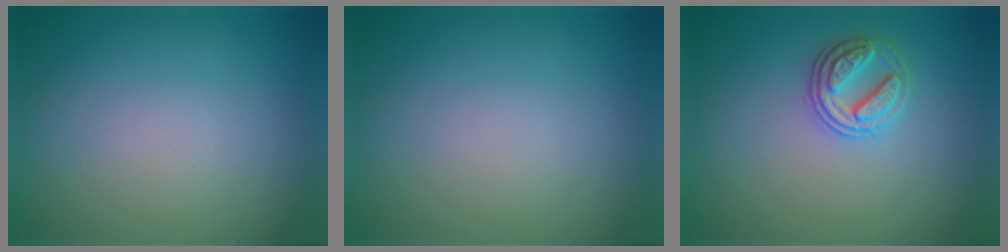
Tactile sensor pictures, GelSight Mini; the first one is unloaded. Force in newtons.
{"total": 0.0}
{"total": 2.6, "press": 2.6, "slide": 0.5}